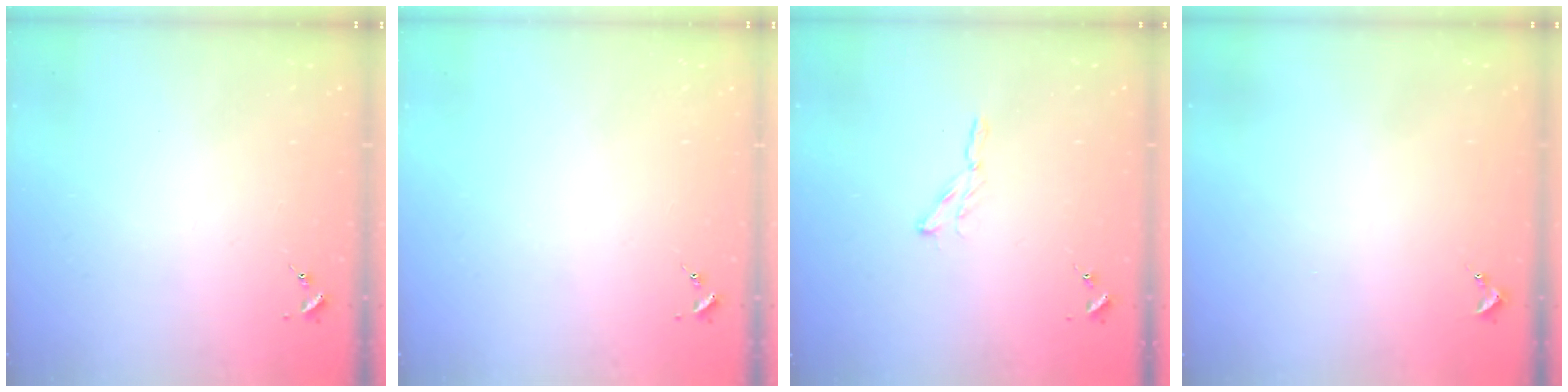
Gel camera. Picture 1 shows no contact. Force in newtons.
{"total": 0.0}
{"total": 2.9, "press": 2.9, "slide": 0.3}
{"total": 0.9, "press": 0.9, "slide": 0.0}